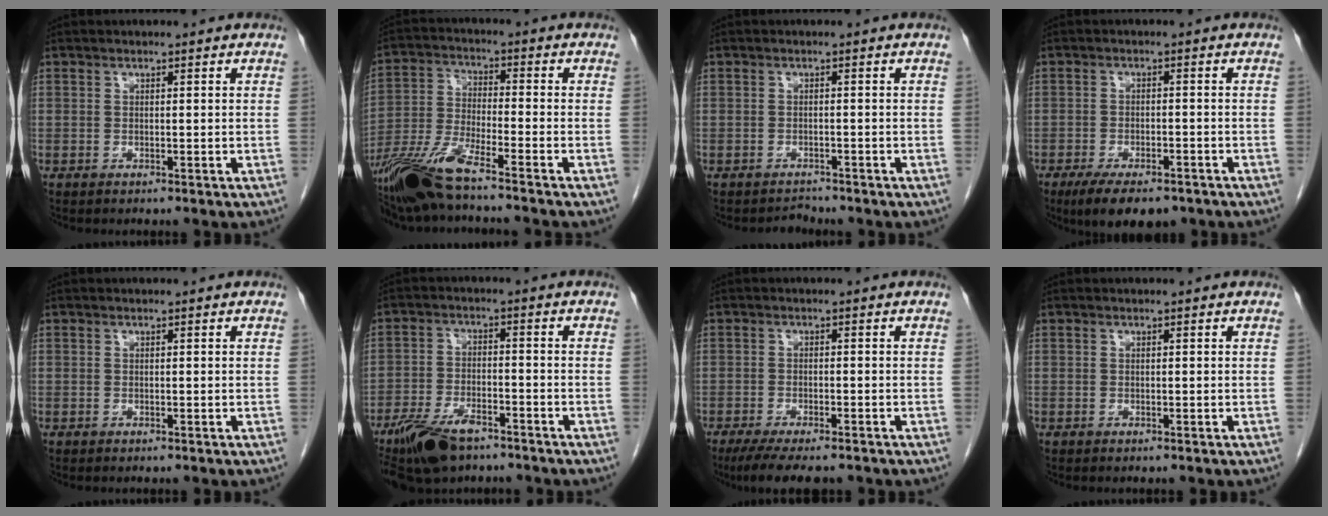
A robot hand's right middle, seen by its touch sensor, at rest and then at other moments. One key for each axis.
{"total": 10.6, "fx": -8.3, "fy": 0.2, "fz": 6.7, "tx": -0.142, "ty": -0.024, "tz": -0.162}
{"total": 1.3, "fx": -1.1, "fy": 0.1, "fz": -0.7, "tx": 0.008, "ty": -0.007, "tz": -0.018}
{"total": 9.0, "fx": -6.6, "fy": 3.1, "fz": 5.3, "tx": -0.082, "ty": -0.011, "tz": -0.100}
{"total": 0.0}
{"total": 9.7, "fx": -6.9, "fy": 3.7, "fz": 5.6, "tx": -0.109, "ty": -0.012, "tz": -0.125}
{"total": 8.8, "fx": -7.2, "fy": 1.9, "fz": 4.8, "tx": -0.072, "ty": -0.014, "tz": -0.110}
{"total": 0.0}